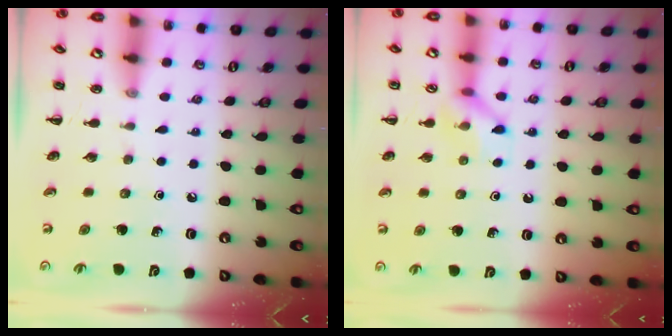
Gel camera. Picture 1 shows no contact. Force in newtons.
{"total": 8.3, "press": 8.3, "slide": 0.4}